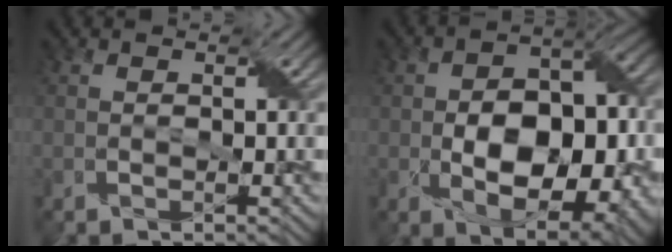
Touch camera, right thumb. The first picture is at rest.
{"total": 12.5, "force": [-2.2, 7.5, 9.8], "torque": [-0.153, -0.012, -0.026]}